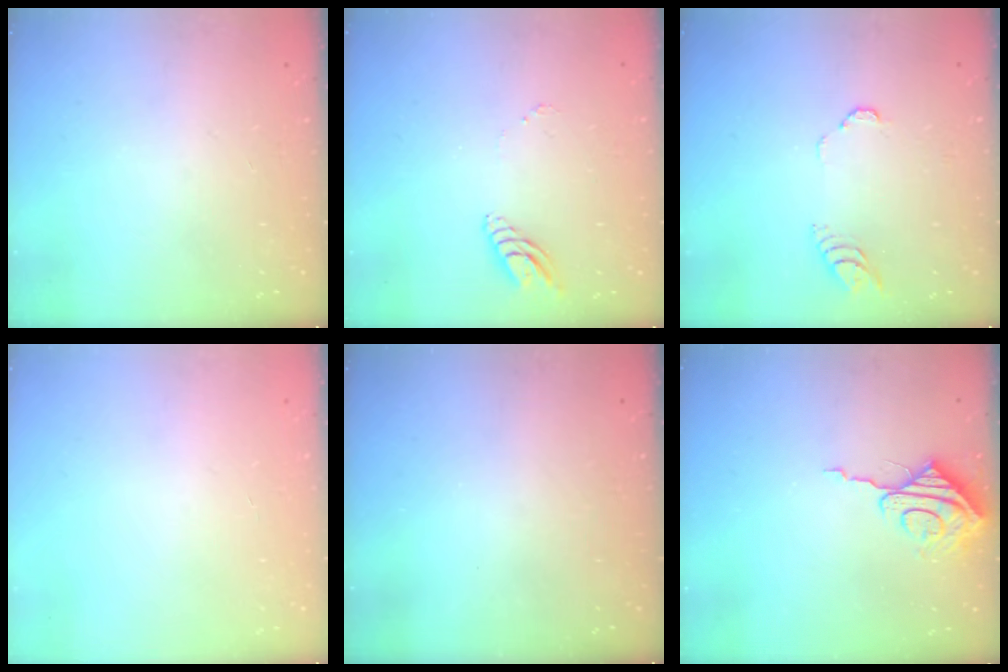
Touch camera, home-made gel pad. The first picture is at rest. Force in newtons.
{"total": 7.6, "press": 7.5, "slide": 0.8}
{"total": 3.9, "press": 3.9, "slide": 0.3}
{"total": 0.0}
{"total": 0.0}
{"total": 8.1, "press": 8.1, "slide": 0.5}